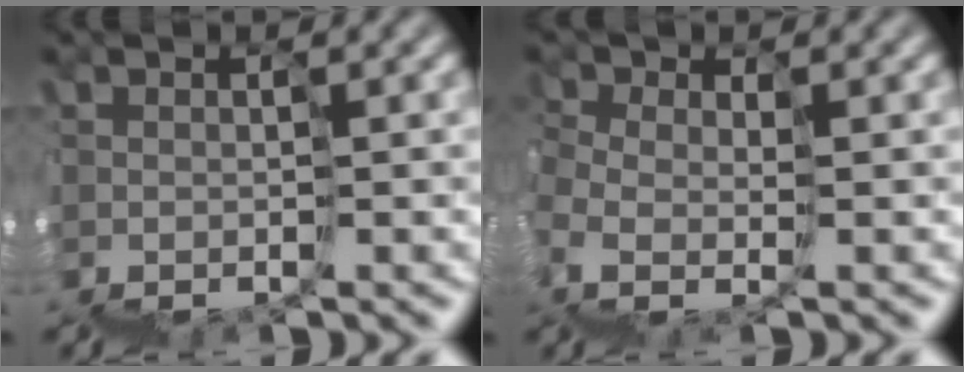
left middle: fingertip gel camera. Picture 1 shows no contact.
{"total": 1.9, "force": [1.5, 1.0, 0.5], "torque": [-0.013, 0.018, 0.010]}